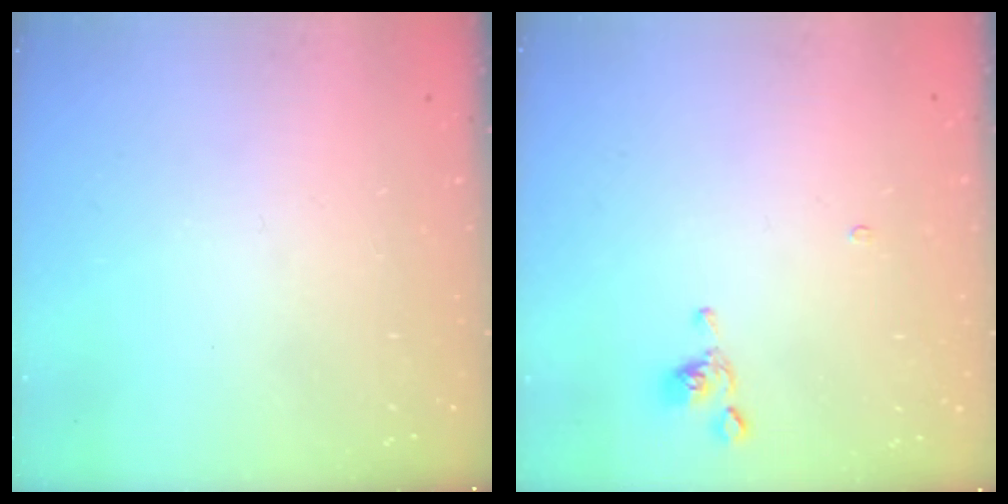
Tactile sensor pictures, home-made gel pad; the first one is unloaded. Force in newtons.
{"total": 1.1, "press": 1.1, "slide": 0.3}